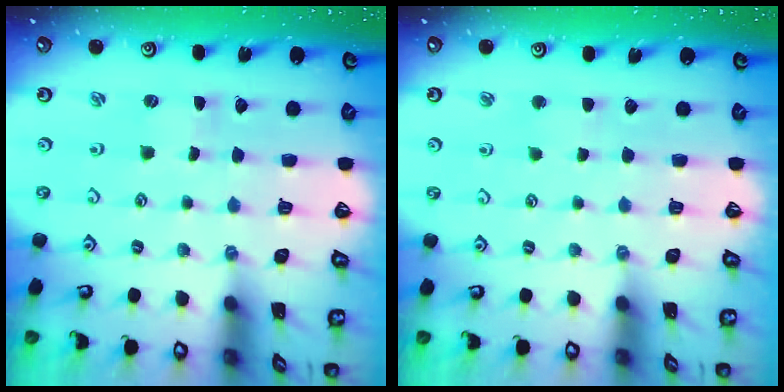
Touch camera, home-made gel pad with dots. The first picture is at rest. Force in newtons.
{"total": 2.1, "press": 2.0, "slide": 0.3}